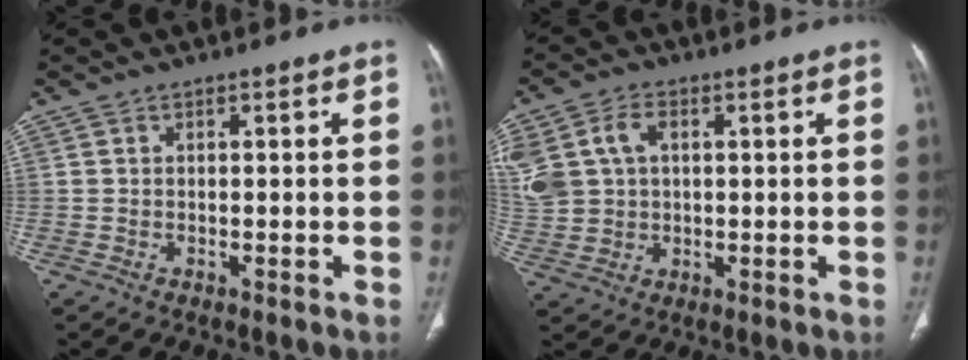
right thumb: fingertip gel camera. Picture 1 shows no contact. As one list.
[{"total": 14.6, "force": [3.7, 11.0, 8.9], "torque": [-0.225, 0.022, 0.082]}]